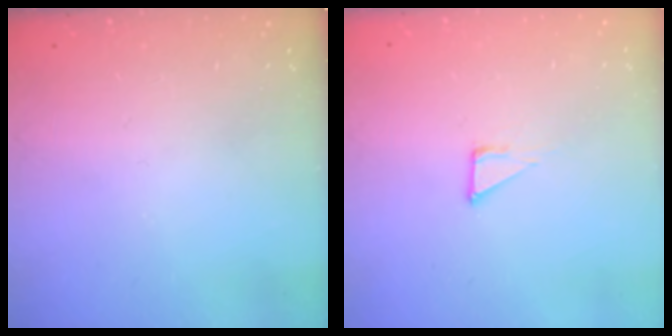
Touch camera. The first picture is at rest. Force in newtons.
{"total": 5.1, "press": 5.0, "slide": 0.4}